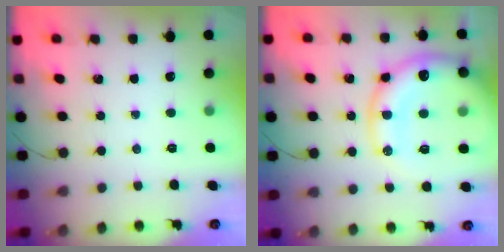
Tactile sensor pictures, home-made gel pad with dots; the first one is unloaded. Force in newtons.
{"total": 22.1, "press": 21.7, "slide": 4.4}